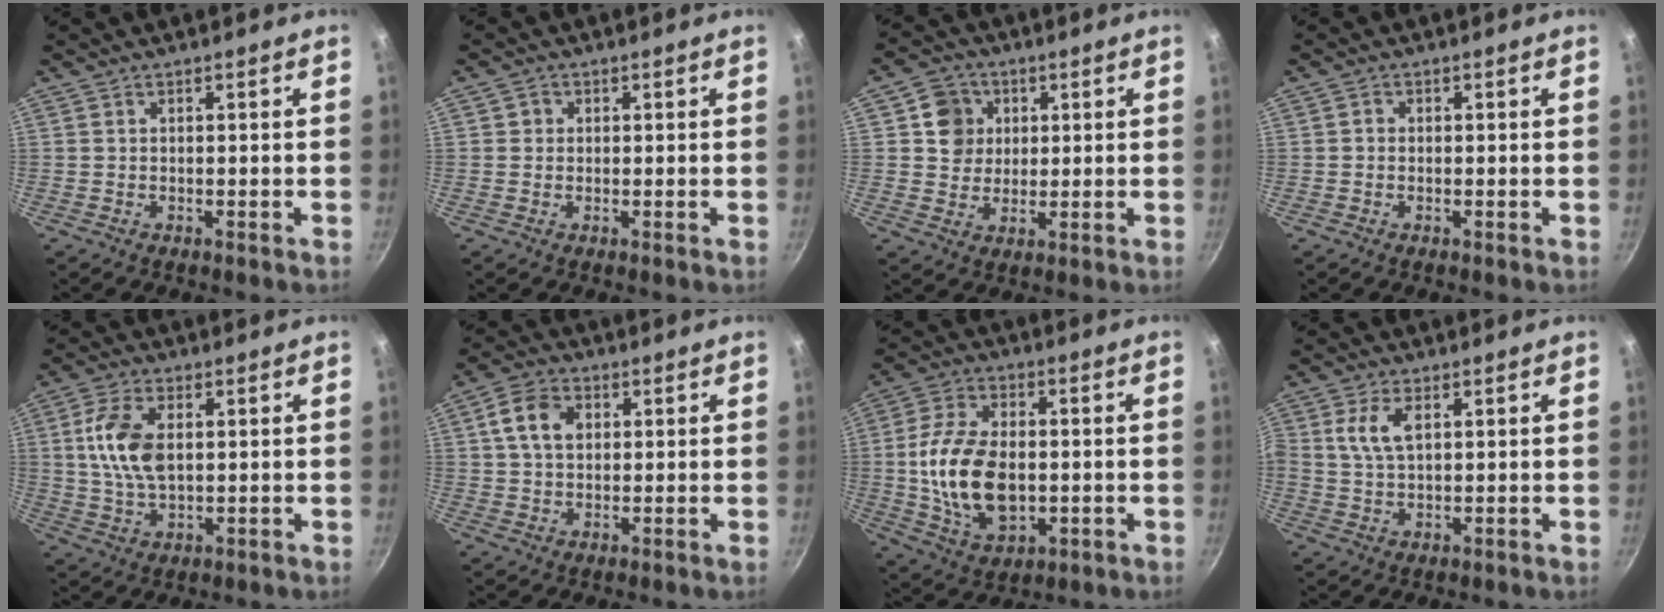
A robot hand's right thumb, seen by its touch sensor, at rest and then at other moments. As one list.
[{"total": 1.7, "force": [0.2, 1.6, 0.5], "torque": [0.001, 0.002, -0.002]}, {"total": 7.2, "force": [2.0, 6.5, 2.3], "torque": [0.002, 0.000, 0.029]}, {"total": 1.0, "force": [-0.1, 0.9, 0.4], "torque": [-0.006, 0.005, -0.004]}, {"total": 10.2, "force": [1.7, 5.7, 8.3], "torque": [-0.155, 0.002, 0.032]}, {"total": 7.9, "force": [2.0, 5.8, 5.0], "torque": [-0.077, 0.009, 0.026]}, {"total": 16.4, "force": [-0.9, 10.2, 12.8], "torque": [-0.227, 0.009, -0.011]}, {"total": 6.0, "force": [1.7, 3.3, 4.7], "torque": [-0.090, 0.000, 0.031]}]